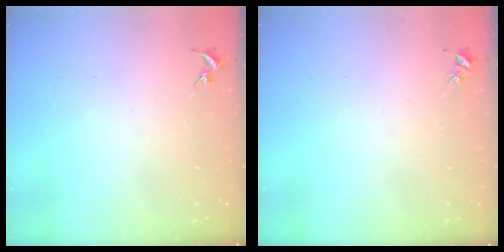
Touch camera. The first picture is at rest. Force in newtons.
{"total": 3.4, "press": 3.4, "slide": 0.5}